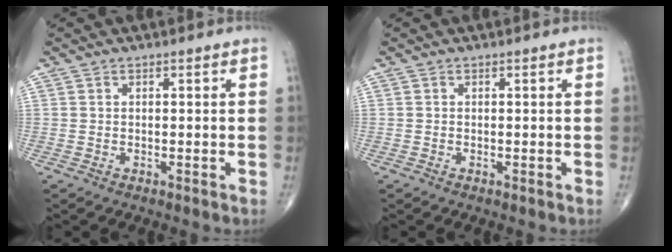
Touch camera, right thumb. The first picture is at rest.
{"total": 0.0}